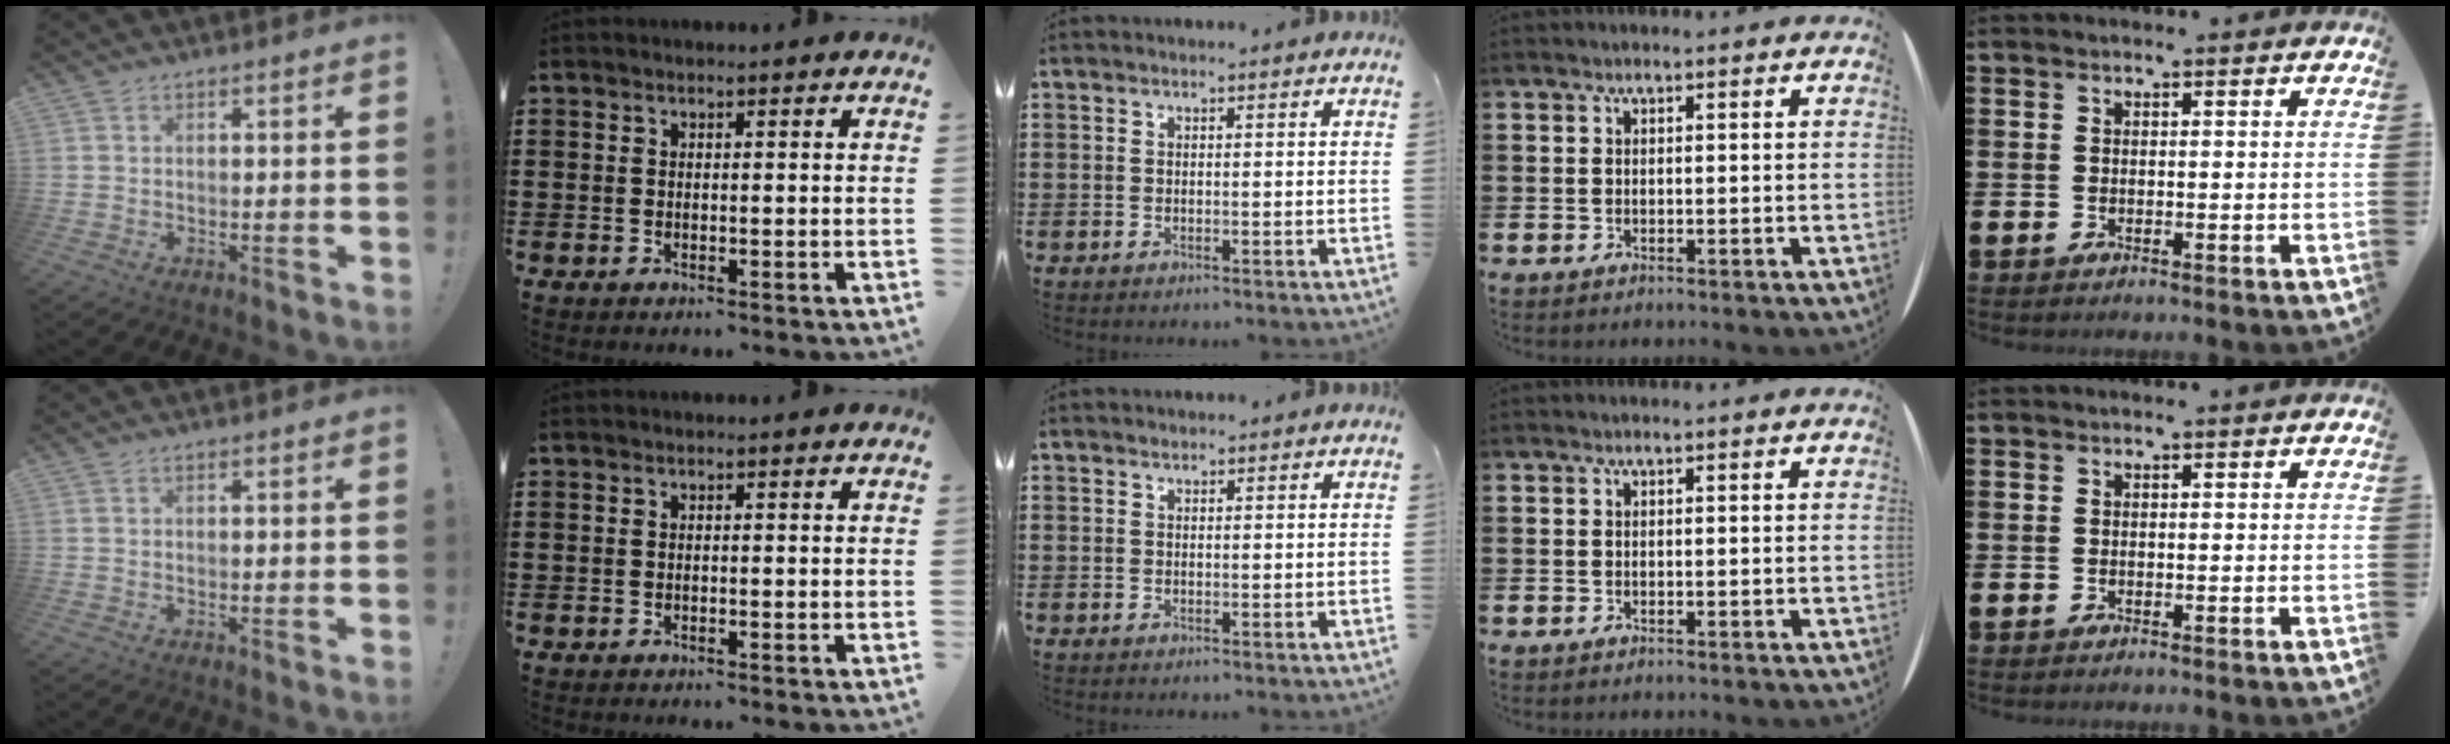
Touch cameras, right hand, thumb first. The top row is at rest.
{"middle": {"total": 0.5, "force": [0.4, 0.3, -0.1], "torque": [-0.001, -0.001, 0.009]}}